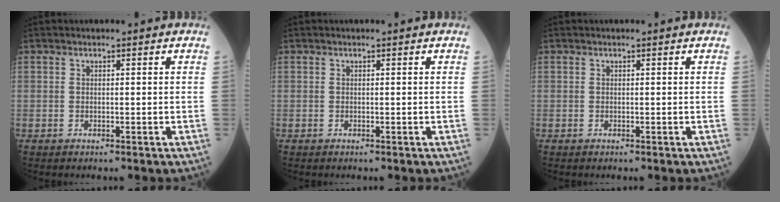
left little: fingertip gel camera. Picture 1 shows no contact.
{"total": 0.0}
{"total": 0.0}